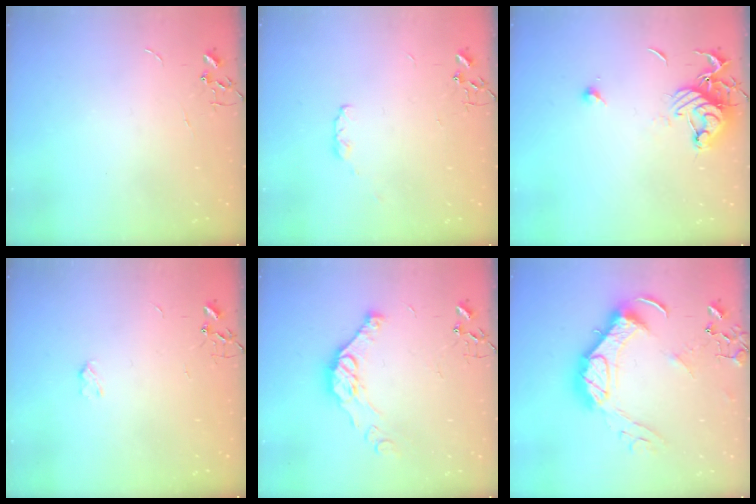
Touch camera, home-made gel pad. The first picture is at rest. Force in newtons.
{"total": 3.5, "press": 3.5, "slide": 0.5}
{"total": 10.4, "press": 10.4, "slide": 0.8}
{"total": 2.6, "press": 2.6, "slide": 0.5}
{"total": 12.5, "press": 12.4, "slide": 1.3}
{"total": 18.8, "press": 18.7, "slide": 2.0}